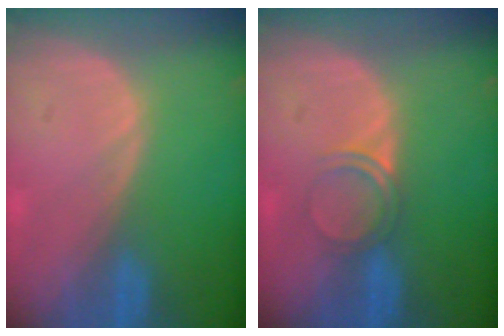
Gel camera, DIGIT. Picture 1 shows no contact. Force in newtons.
{"total": 2.9, "press": 2.6, "slide": 1.1}